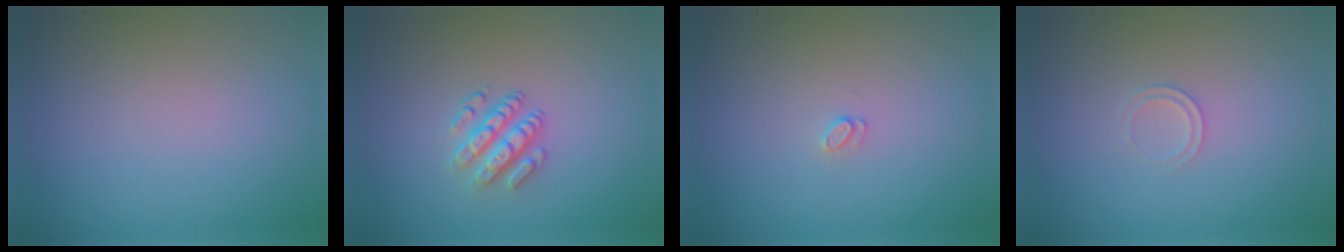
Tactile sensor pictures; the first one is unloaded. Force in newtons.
{"total": 3.0, "press": 2.4, "slide": 1.6}
{"total": 0.7, "press": 0.7, "slide": 0.1}
{"total": 0.9, "press": 0.9, "slide": 0.1}